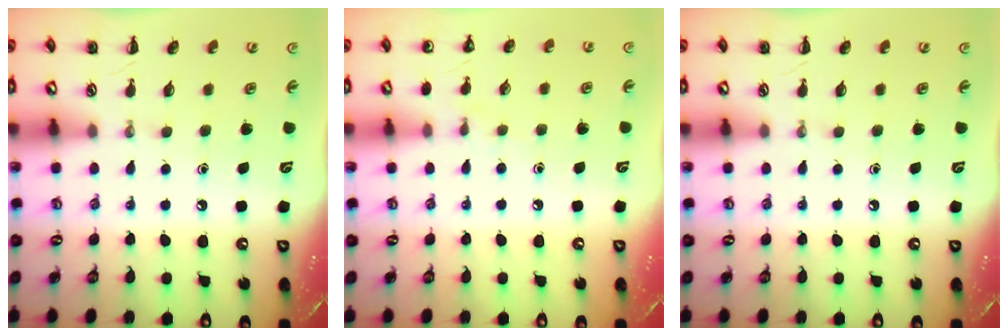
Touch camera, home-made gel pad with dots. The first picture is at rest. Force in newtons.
{"total": 4.2, "press": 4.0, "slide": 1.3}
{"total": 0.0}